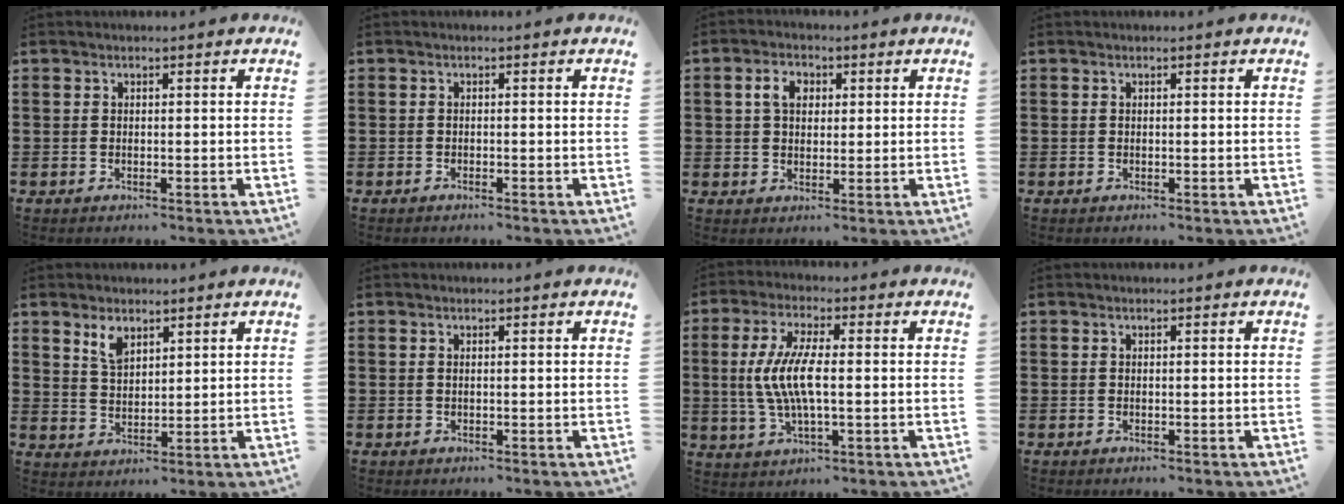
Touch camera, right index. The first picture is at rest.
{"total": 0.6, "force": [-0.5, -0.1, -0.1], "torque": [0.001, -0.001, -0.011]}
{"total": 4.0, "force": [1.0, 2.9, 2.6], "torque": [-0.062, 0.014, 0.016]}
{"total": 0.0}
{"total": 3.9, "force": [2.6, 1.9, 2.0], "torque": [-0.040, 0.002, 0.047]}
{"total": 0.0}
{"total": 8.0, "force": [-0.3, 2.5, 7.6], "torque": [-0.171, -0.007, -0.015]}
{"total": 0.0}